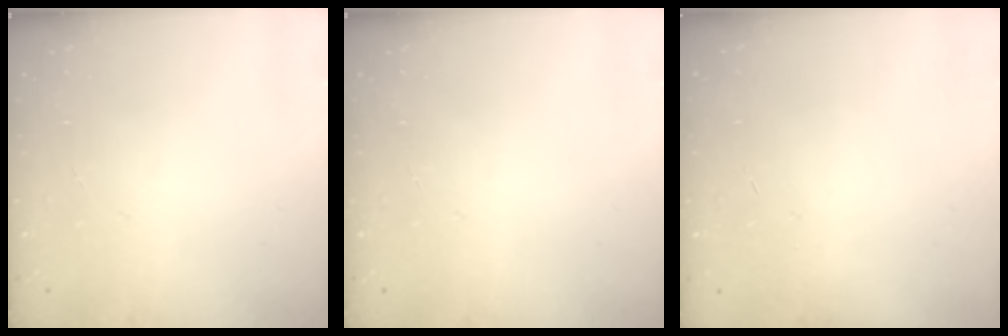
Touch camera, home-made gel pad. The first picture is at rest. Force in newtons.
{"total": 0.0}
{"total": 0.6, "press": 0.5, "slide": 0.2}